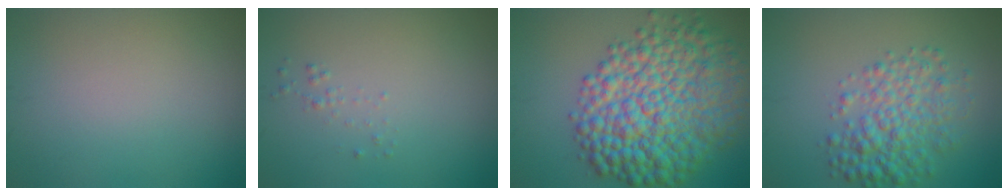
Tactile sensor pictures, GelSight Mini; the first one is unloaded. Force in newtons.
{"total": 0.6, "press": 0.6, "slide": 0.1}
{"total": 12.1, "press": 12.1, "slide": 0.2}
{"total": 4.9, "press": 4.9, "slide": 0.1}